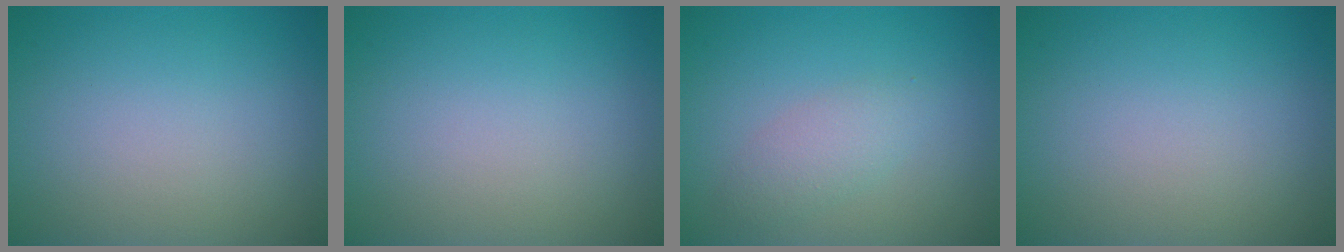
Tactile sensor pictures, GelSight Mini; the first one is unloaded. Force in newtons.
{"total": 0.0}
{"total": 2.0, "press": 2.0, "slide": 0.1}
{"total": 0.0}